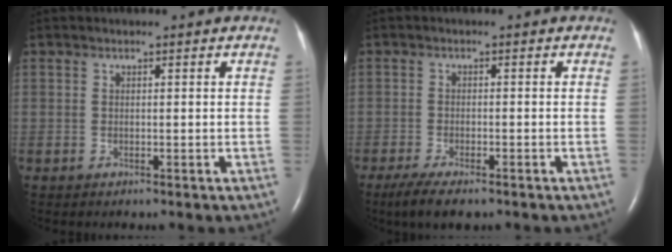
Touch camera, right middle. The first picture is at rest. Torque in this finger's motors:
{"motor_torque": [0.36, -0.27, 0.05, 0.02]}